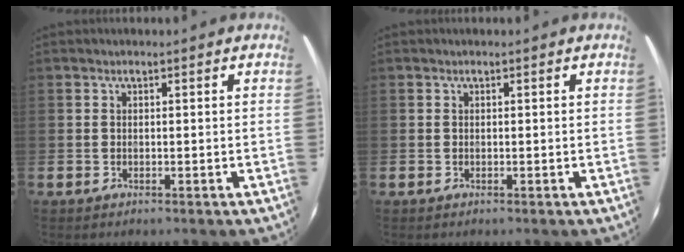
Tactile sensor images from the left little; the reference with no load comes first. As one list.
[{"total": 0.0}]